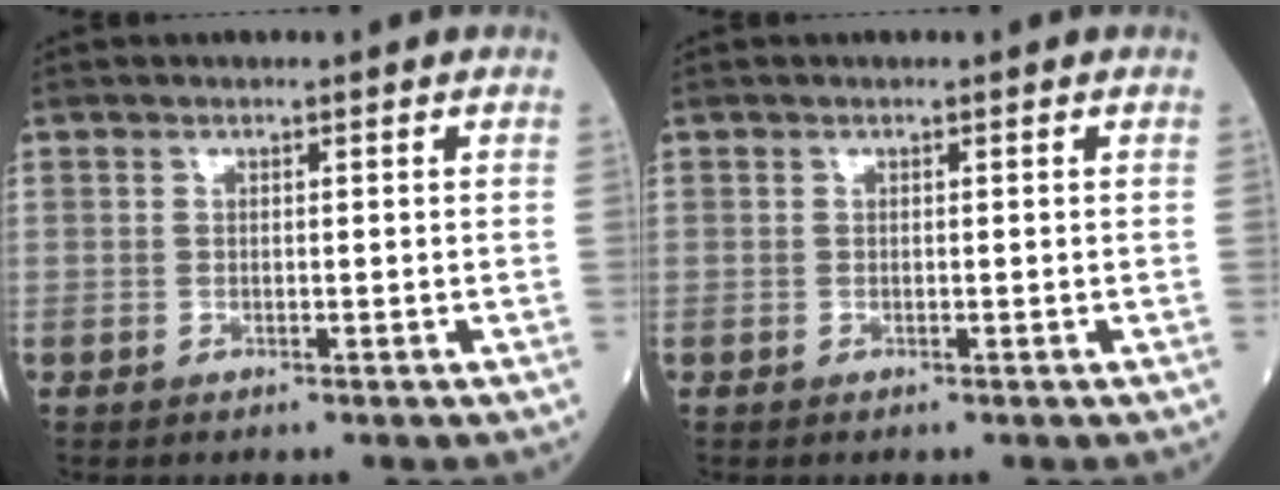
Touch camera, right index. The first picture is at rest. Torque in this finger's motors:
{"motor_torque": [0.00, 0.00, 0.00, 0.01]}